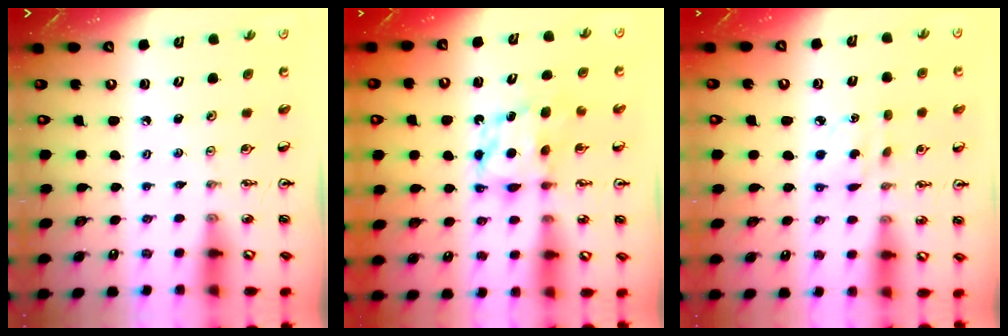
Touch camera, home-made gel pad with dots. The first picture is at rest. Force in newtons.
{"total": 7.2, "press": 7.2, "slide": 0.3}
{"total": 3.9, "press": 3.8, "slide": 1.0}